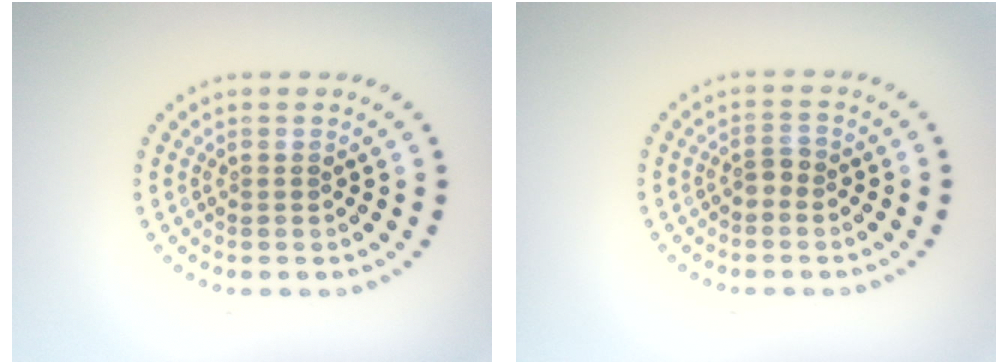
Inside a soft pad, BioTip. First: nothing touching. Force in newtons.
{"total": 1.1, "press": 0.9, "slide": 0.6}